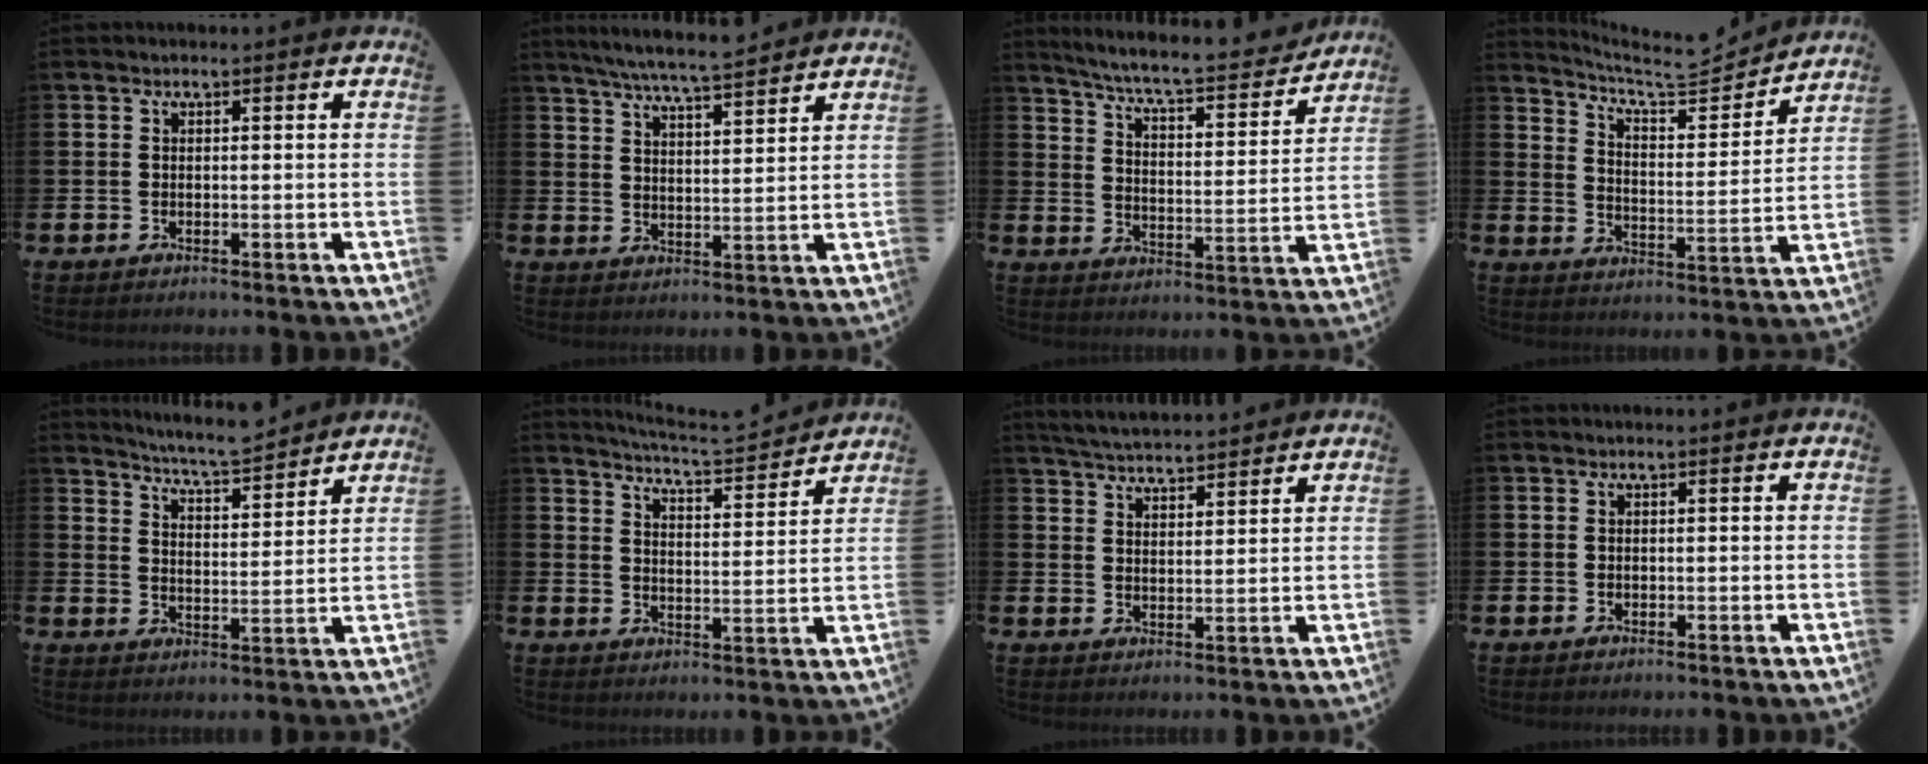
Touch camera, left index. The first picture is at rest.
{"total": 6.3, "force": [6.1, -0.1, 1.6], "torque": [-0.049, -0.035, 0.107]}
{"total": 7.3, "force": [6.8, 0.5, 2.6], "torque": [-0.073, -0.052, 0.112]}
{"total": 6.4, "force": [6.0, 1.3, 1.8], "torque": [-0.063, -0.044, 0.099]}
{"total": 6.3, "force": [6.3, -0.1, 0.9], "torque": [-0.037, -0.043, 0.110]}
{"total": 5.9, "force": [5.8, 0.1, 1.0], "torque": [-0.037, -0.043, 0.099]}
{"total": 4.8, "force": [4.8, 0.3, 0.2], "torque": [-0.015, -0.027, 0.086]}
{"total": 0.0}